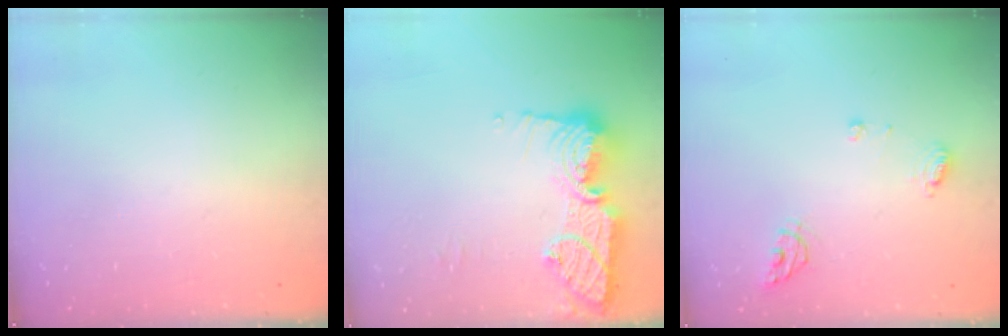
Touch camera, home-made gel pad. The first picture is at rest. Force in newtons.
{"total": 16.5, "press": 16.4, "slide": 1.2}
{"total": 7.2, "press": 7.2, "slide": 0.8}